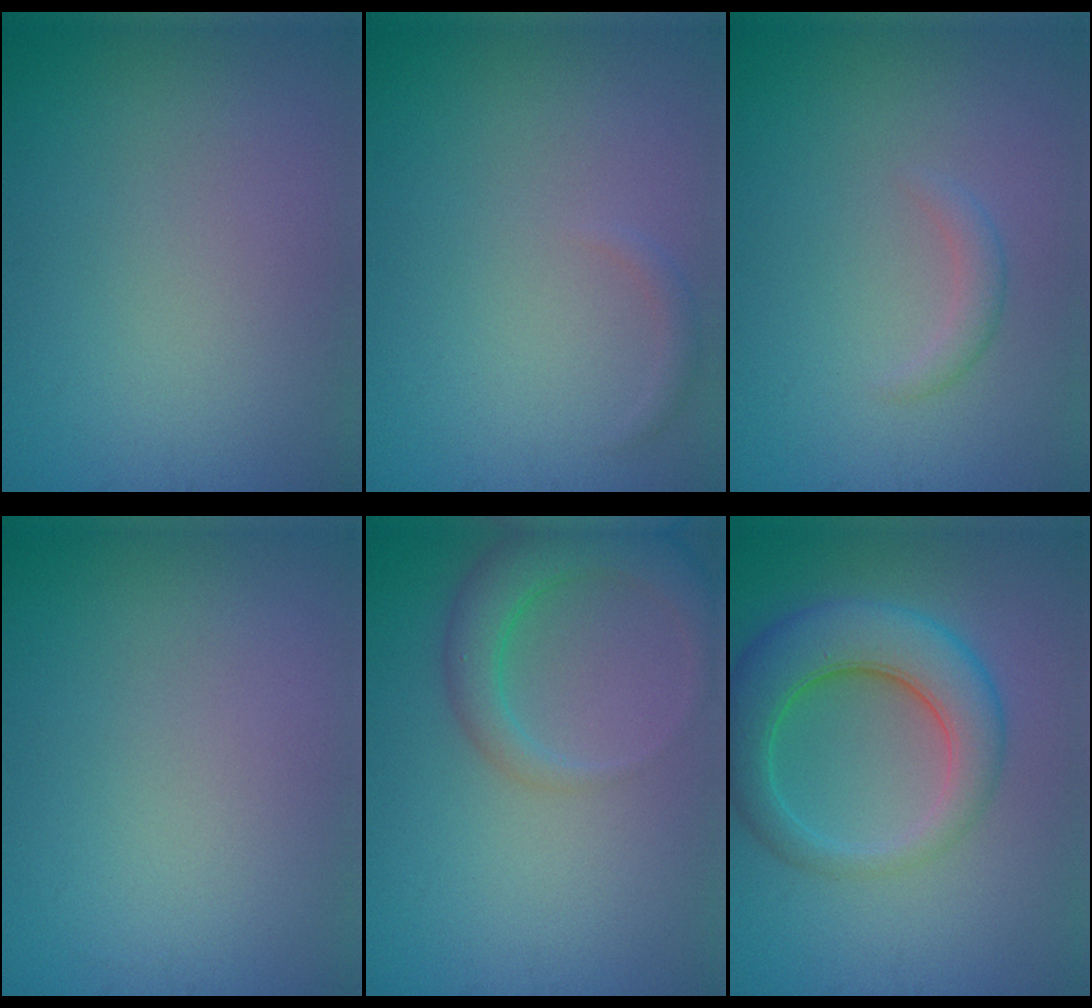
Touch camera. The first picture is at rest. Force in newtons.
{"total": 0.8, "press": 0.8, "slide": 0.0}
{"total": 1.3, "press": 1.3, "slide": 0.1}
{"total": 0.0}
{"total": 4.3, "press": 4.3, "slide": 0.5}
{"total": 6.9, "press": 6.9, "slide": 0.2}